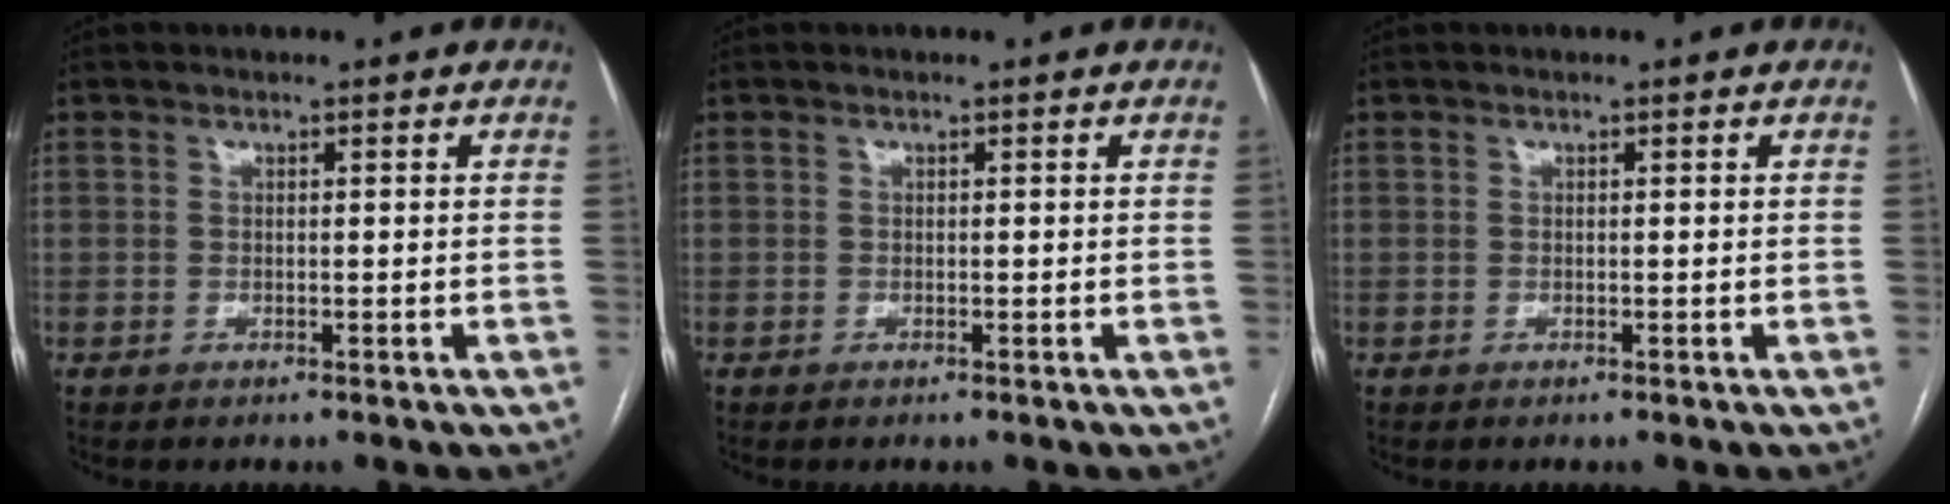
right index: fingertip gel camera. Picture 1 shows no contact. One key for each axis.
{"total": 0.0}
{"total": 0.0}